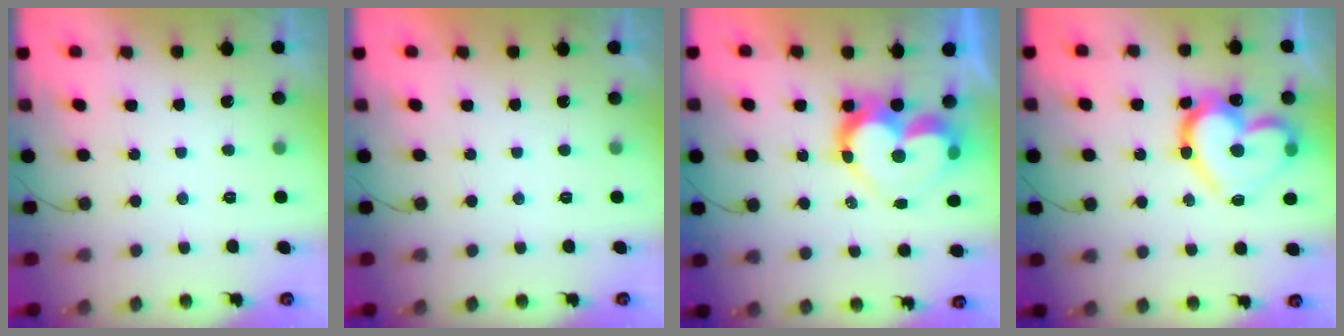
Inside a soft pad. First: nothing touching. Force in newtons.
{"total": 1.7, "press": 1.7, "slide": 0.1}
{"total": 13.0, "press": 12.9, "slide": 1.0}
{"total": 21.5, "press": 21.5, "slide": 1.3}